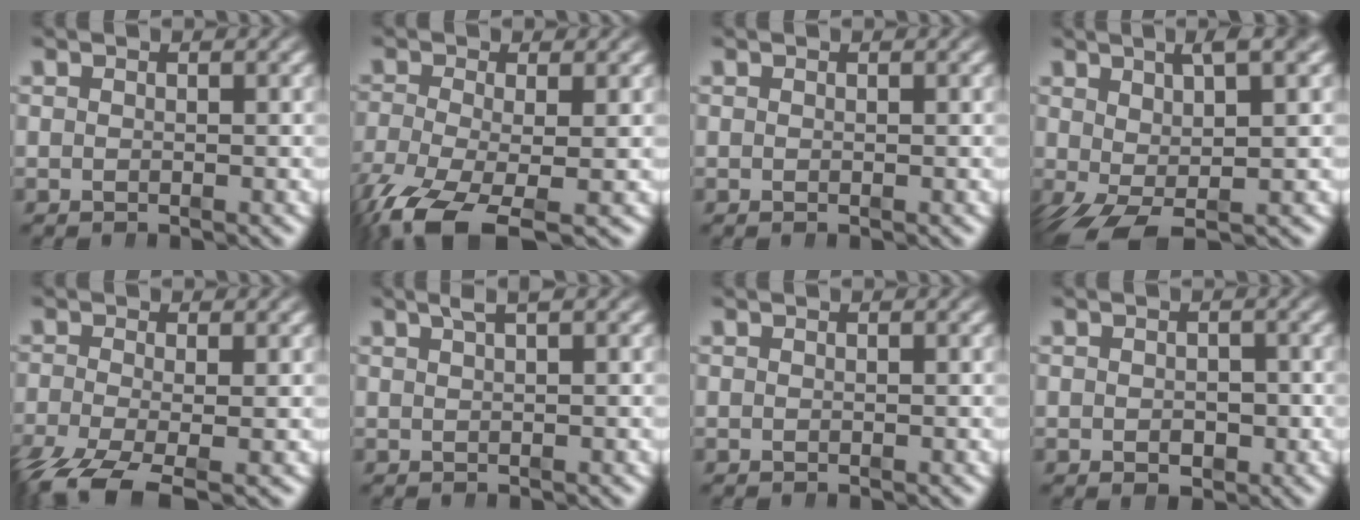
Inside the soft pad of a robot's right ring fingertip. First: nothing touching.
{"total": 6.5, "force": [-4.2, 2.7, 4.1], "torque": [-0.096, -0.044, -0.044]}
{"total": 0.0}
{"total": 7.4, "force": [-0.1, 3.3, 6.7], "torque": [-0.114, -0.019, 0.020]}
{"total": 5.9, "force": [-4.4, 2.0, 3.5], "torque": [-0.075, -0.039, -0.049]}
{"total": 2.2, "force": [1.5, -0.6, 1.5], "torque": [-0.010, 0.011, 0.025]}
{"total": 0.0}
{"total": 1.8, "force": [-0.7, 1.1, 1.2], "torque": [-0.013, -0.014, -0.003]}